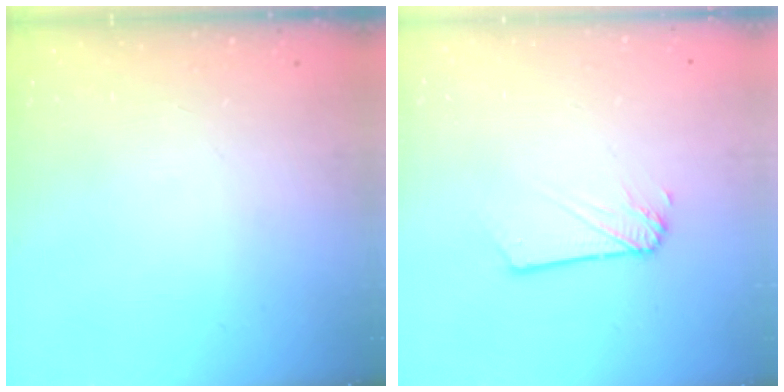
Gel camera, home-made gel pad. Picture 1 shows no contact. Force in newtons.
{"total": 1.9, "press": 1.9, "slide": 0.3}